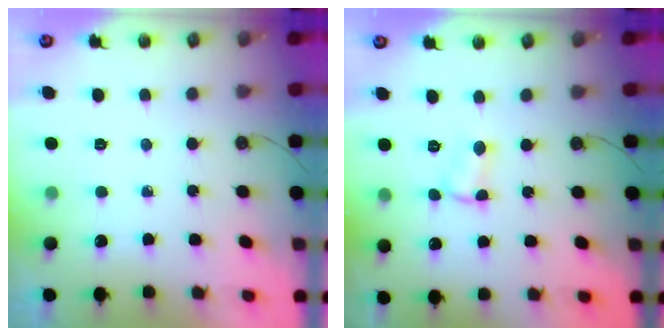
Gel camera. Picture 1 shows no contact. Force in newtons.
{"total": 2.9, "press": 2.7, "slide": 1.0}